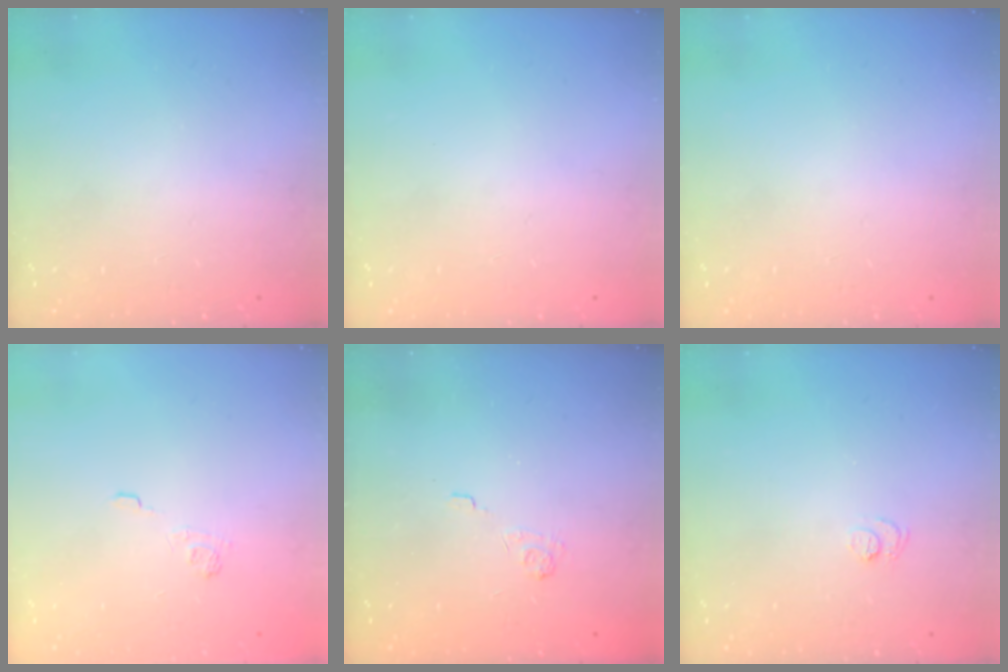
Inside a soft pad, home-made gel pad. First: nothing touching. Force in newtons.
{"total": 0.0}
{"total": 0.0}
{"total": 2.3, "press": 1.8, "slide": 1.3}
{"total": 2.1, "press": 1.5, "slide": 1.4}
{"total": 4.8, "press": 4.8, "slide": 0.4}